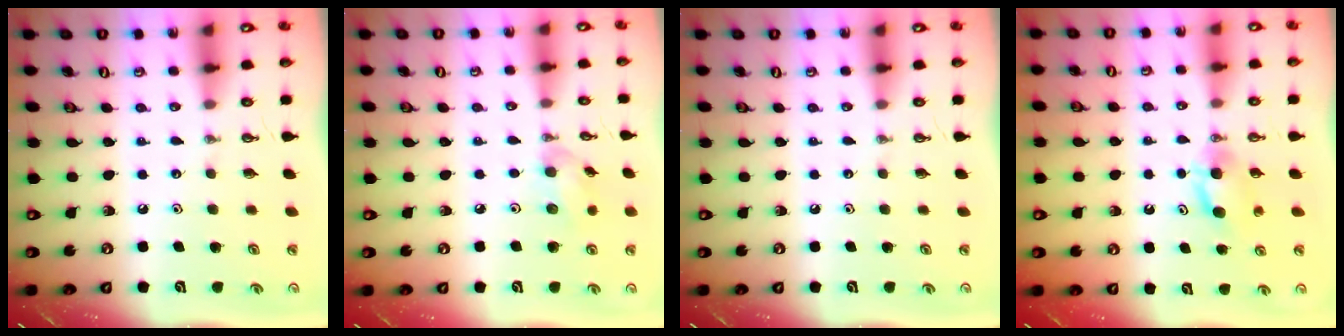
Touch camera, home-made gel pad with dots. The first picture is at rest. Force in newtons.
{"total": 7.2, "press": 7.1, "slide": 0.6}
{"total": 0.0}
{"total": 4.4, "press": 4.4, "slide": 0.6}